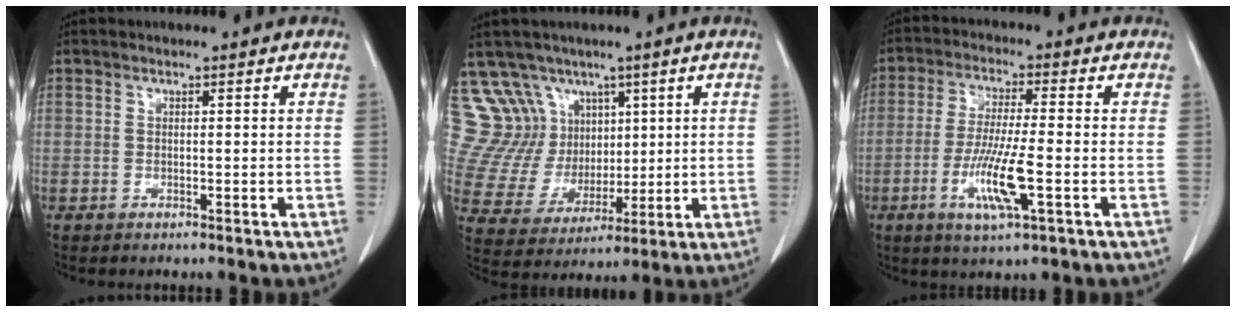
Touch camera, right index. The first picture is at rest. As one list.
[{"total": 10.6, "force": [6.6, 8.1, 1.5], "torque": [-0.042, 0.043, 0.142]}, {"total": 9.2, "force": [-3.0, 0.5, 8.7], "torque": [-0.173, -0.014, -0.055]}]